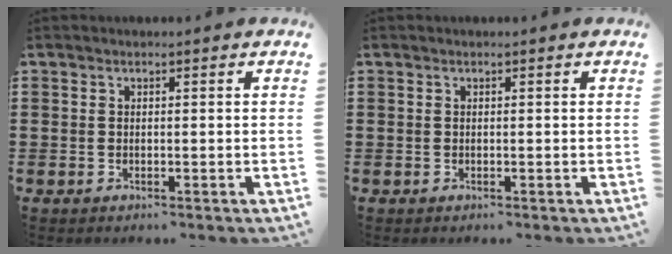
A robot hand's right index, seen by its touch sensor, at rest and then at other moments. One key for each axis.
{"total": 0.0}